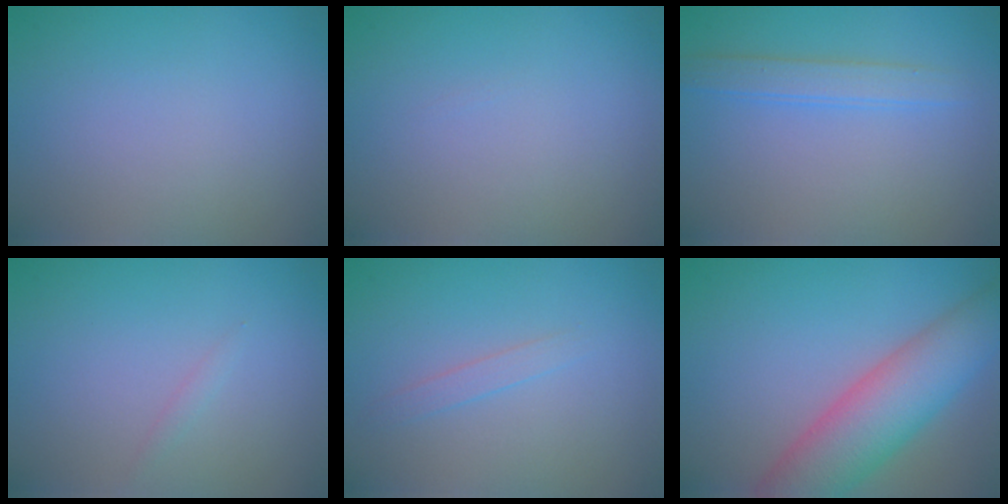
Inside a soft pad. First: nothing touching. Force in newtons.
{"total": 0.0}
{"total": 2.2, "press": 2.2, "slide": 0.1}
{"total": 0.6, "press": 0.6, "slide": 0.0}
{"total": 1.0, "press": 1.0, "slide": 0.0}
{"total": 8.3, "press": 8.3, "slide": 0.5}